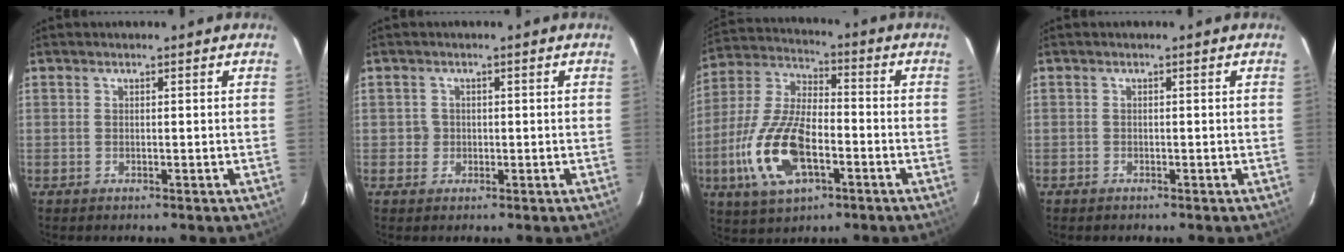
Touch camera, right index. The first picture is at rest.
{"total": 1.8, "force": [-0.3, 1.8, -0.1], "torque": [0.003, 0.006, -0.004]}
{"total": 17.0, "force": [-5.8, 7.8, 13.9], "torque": [-0.309, -0.006, -0.107]}
{"total": 0.8, "force": [-0.6, 0.5, 0.0], "torque": [-0.001, 0.003, -0.011]}